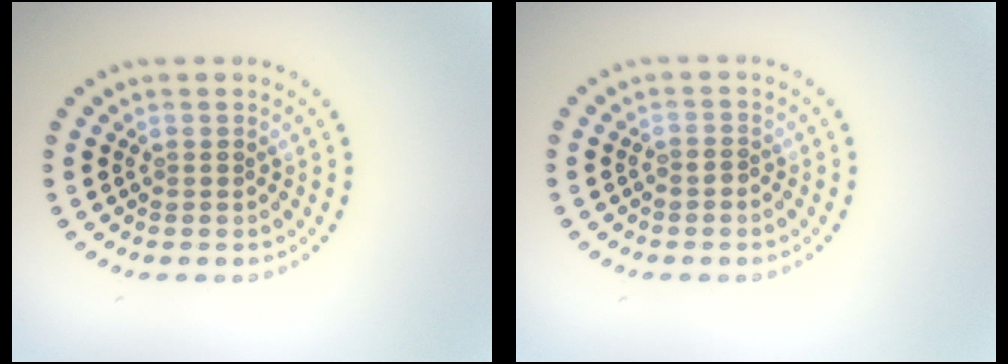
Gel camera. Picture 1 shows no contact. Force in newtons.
{"total": 0.6, "press": 0.3, "slide": 0.5}